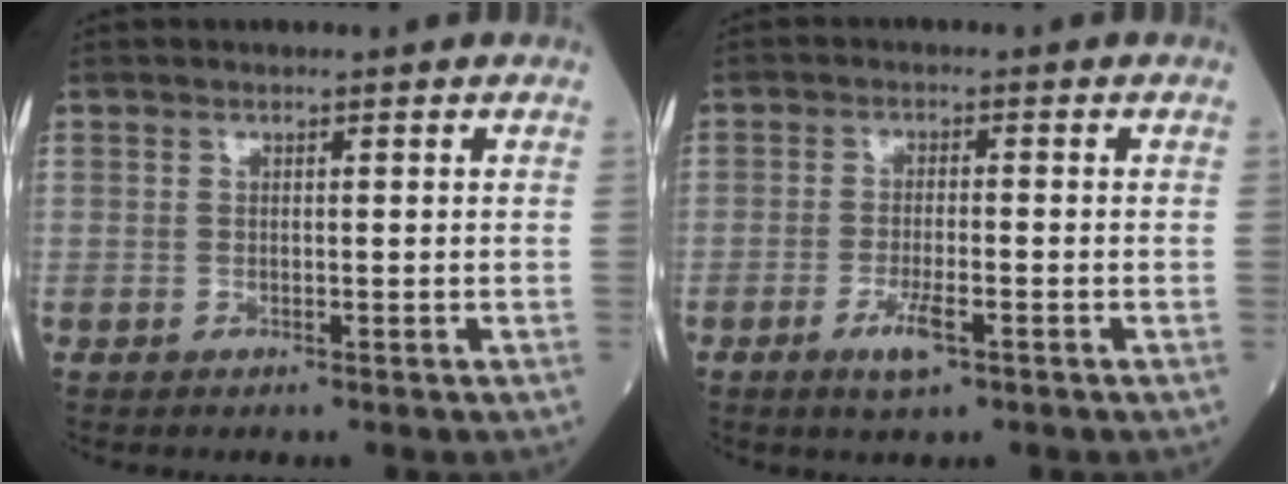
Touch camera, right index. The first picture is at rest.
{"total": 4.3, "force": [-2.2, 0.8, 3.6], "torque": [-0.071, -0.004, -0.040]}